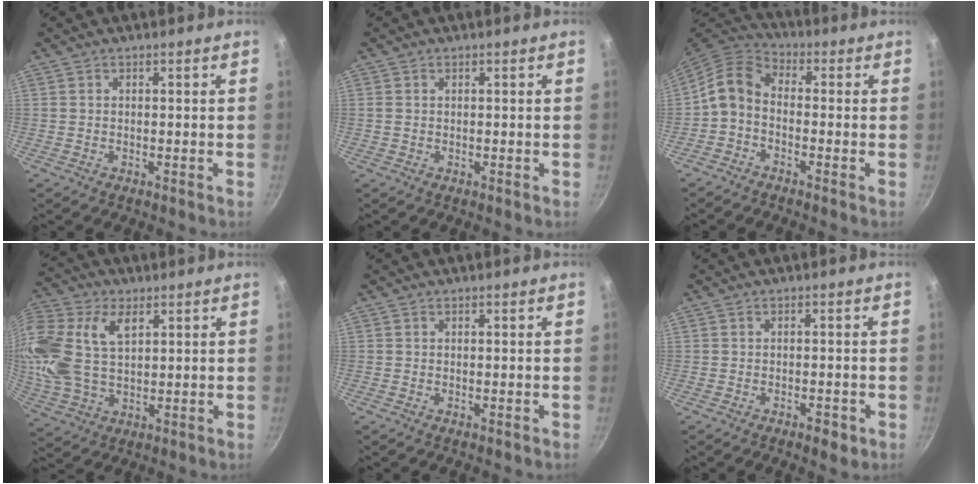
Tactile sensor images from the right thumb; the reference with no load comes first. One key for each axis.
{"total": 0.7, "fx": 0.2, "fy": 0.6, "fz": 0.4, "tx": -0.009, "ty": 0.002, "tz": 0.002}
{"total": 7.1, "fx": -1.9, "fy": 4.9, "fz": 4.8, "tx": -0.099, "ty": 0.041, "tz": -0.053}
{"total": 20.7, "fx": 6.7, "fy": 13.1, "fz": 14.6, "tx": -0.331, "ty": 0.010, "tz": 0.127}
{"total": 0.0}
{"total": 2.9, "fx": -1.4, "fy": 1.2, "fz": 2.2, "tx": -0.030, "ty": 0.008, "tz": -0.016}